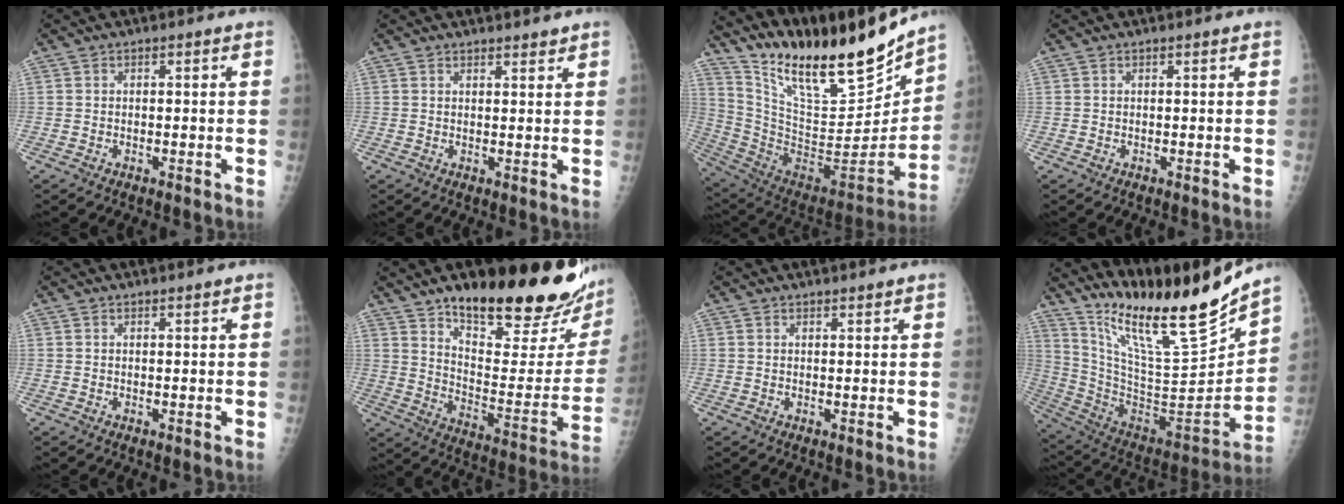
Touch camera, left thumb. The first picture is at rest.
{"total": 2.0, "force": [1.8, 0.5, 0.5], "torque": [0.003, -0.012, 0.027]}
{"total": 26.6, "force": [20.6, 6.9, 15.4], "torque": [-0.216, -0.100, 0.352]}
{"total": 0.0}
{"total": 0.6, "force": [0.6, 0.0, 0.1], "torque": [-0.003, -0.005, 0.010]}
{"total": 27.2, "force": [20.2, 7.3, 16.8], "torque": [-0.204, -0.118, 0.297]}
{"total": 1.1, "force": [1.1, 0.2, 0.3], "torque": [0.001, -0.009, 0.018]}
{"total": 24.5, "force": [19.3, 3.8, 14.6], "torque": [-0.214, -0.107, 0.340]}